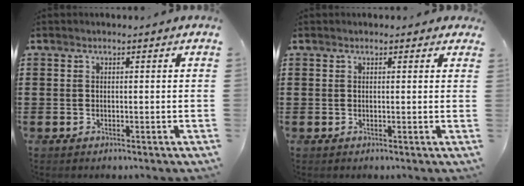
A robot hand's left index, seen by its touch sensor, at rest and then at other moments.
{"total": 0.7, "force": [0.5, 0.4, 0.3], "torque": [-0.007, 0.004, 0.010]}